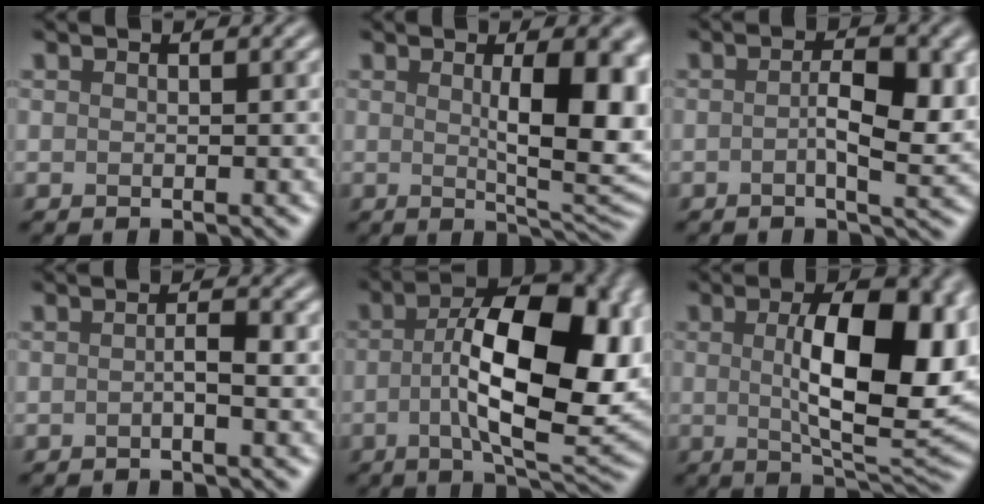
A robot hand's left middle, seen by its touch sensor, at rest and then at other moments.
{"total": 8.3, "force": [1.1, 2.3, 7.9], "torque": [-0.108, -0.006, 0.025]}
{"total": 4.6, "force": [0.0, 1.4, 4.4], "torque": [-0.075, -0.004, -0.002]}
{"total": 1.5, "force": [-0.3, 0.2, 1.4], "torque": [-0.025, 0.002, -0.007]}
{"total": 13.6, "force": [-0.1, 5.6, 12.4], "torque": [-0.185, 0.006, -0.005]}
{"total": 11.5, "force": [1.0, 4.4, 10.5], "torque": [-0.150, 0.000, 0.021]}